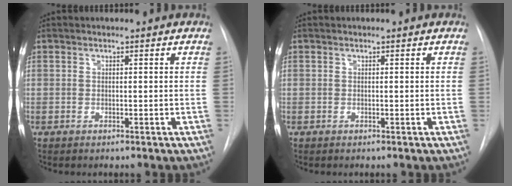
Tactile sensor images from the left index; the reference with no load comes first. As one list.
[{"total": 0.0}]